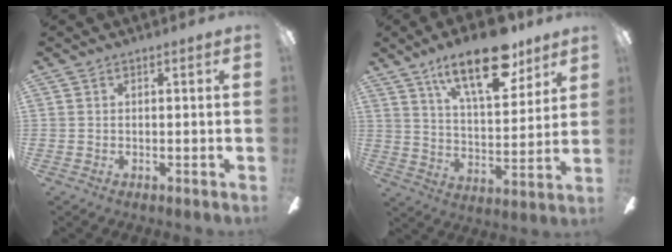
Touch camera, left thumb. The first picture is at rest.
{"total": 19.3, "force": [12.7, 7.4, 12.5], "torque": [-0.201, -0.060, 0.207]}